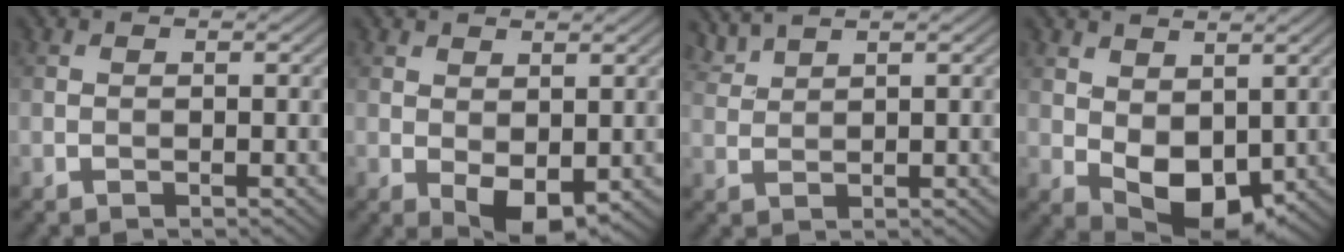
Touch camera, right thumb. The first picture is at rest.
{"total": 4.4, "force": [0.0, 2.4, 3.7], "torque": [-0.072, -0.007, 0.007]}
{"total": 2.6, "force": [2.4, 0.2, 0.9], "torque": [-0.026, 0.007, 0.056]}
{"total": 6.9, "force": [1.3, 4.4, 5.2], "torque": [-0.107, -0.010, 0.028]}